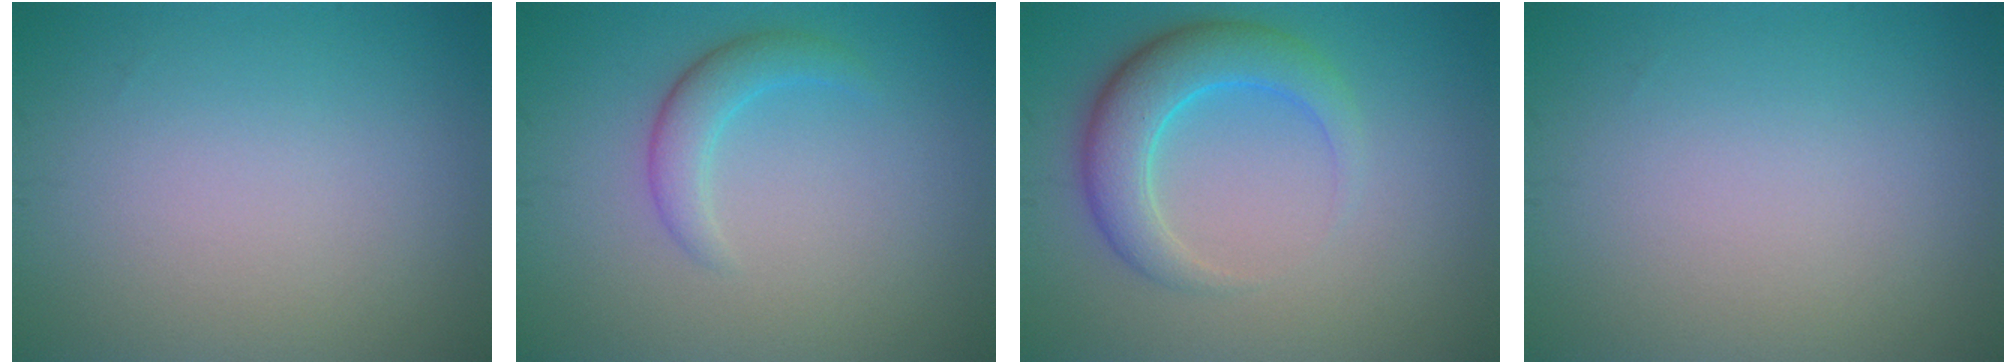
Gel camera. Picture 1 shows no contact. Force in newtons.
{"total": 2.4, "press": 2.4, "slide": 0.1}
{"total": 5.0, "press": 5.0, "slide": 0.2}
{"total": 0.0}